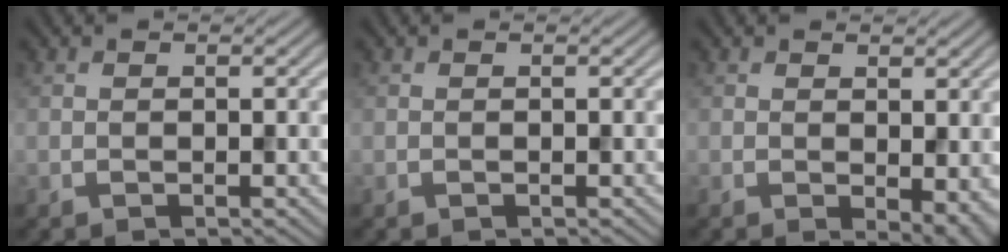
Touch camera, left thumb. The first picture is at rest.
{"total": 0.0}
{"total": 3.8, "force": [-0.4, 1.9, 3.3], "torque": [-0.041, -0.009, -0.001]}